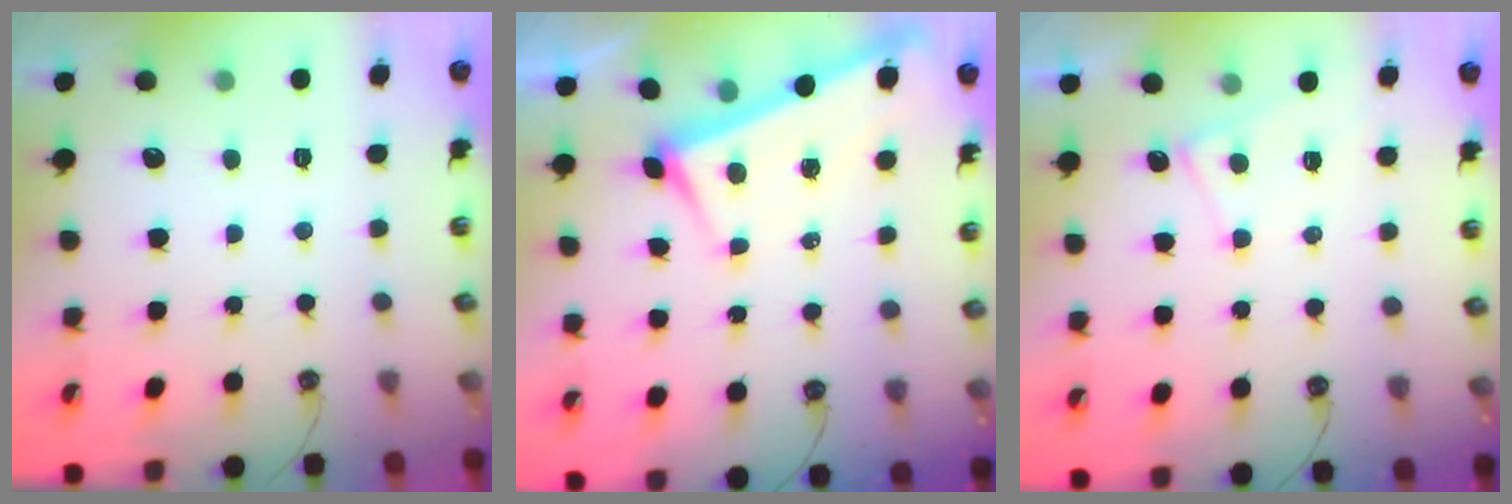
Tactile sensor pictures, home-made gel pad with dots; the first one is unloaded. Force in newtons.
{"total": 3.4, "press": 3.4, "slide": 0.3}
{"total": 5.0, "press": 5.0, "slide": 0.3}